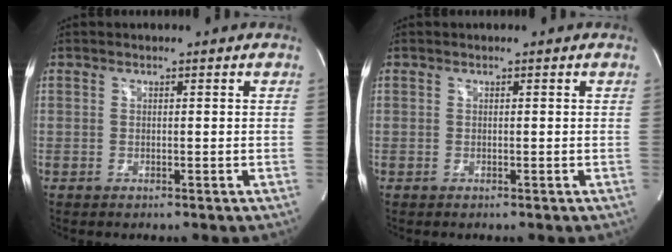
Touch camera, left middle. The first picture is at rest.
{"total": 0.0}